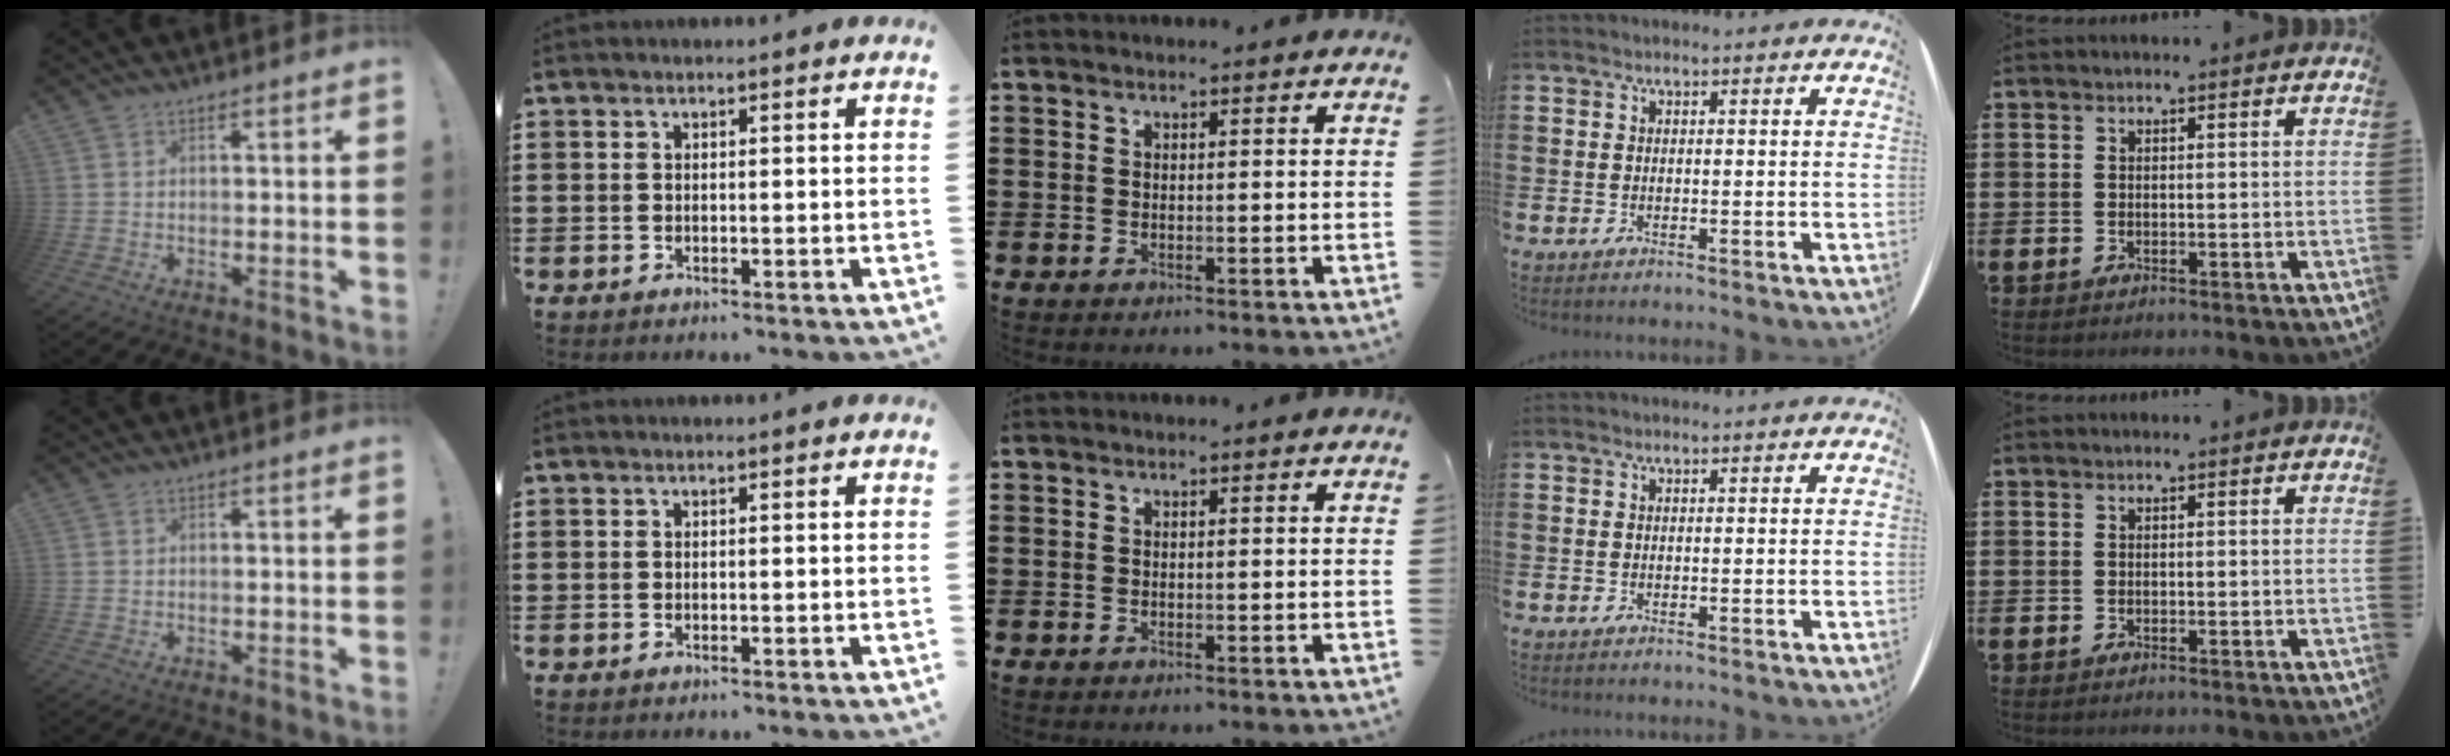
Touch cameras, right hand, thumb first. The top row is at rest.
{}